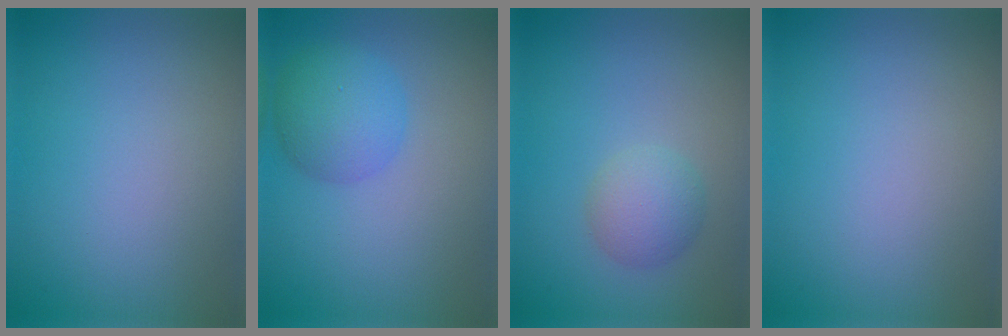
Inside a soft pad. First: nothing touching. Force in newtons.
{"total": 4.0, "press": 3.9, "slide": 0.2}
{"total": 2.7, "press": 2.7, "slide": 0.0}
{"total": 0.0}